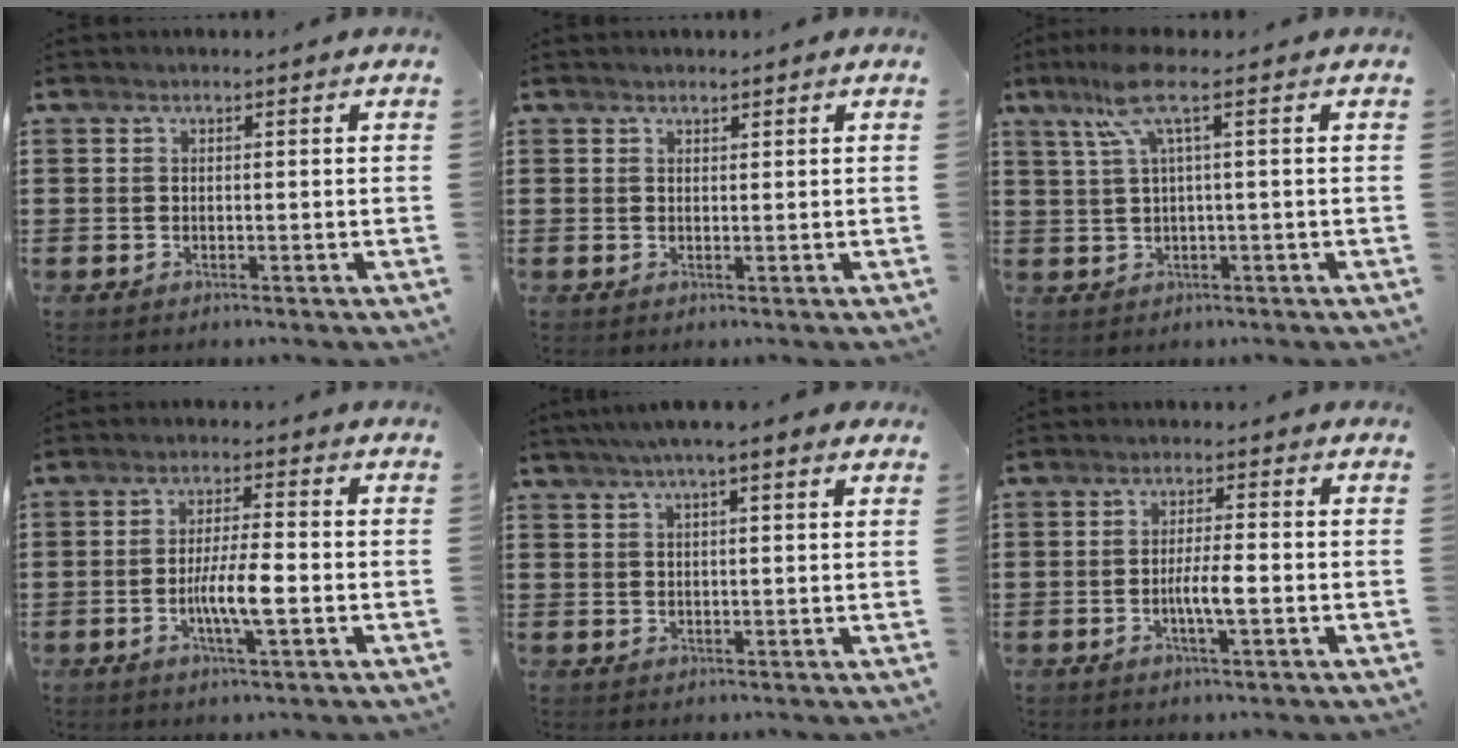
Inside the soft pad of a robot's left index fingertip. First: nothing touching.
{"total": 0.9, "force": [0.8, 0.3, 0.1], "torque": [-0.003, 0.001, 0.017]}
{"total": 6.2, "force": [2.1, 0.5, 5.8], "torque": [-0.139, -0.006, 0.026]}
{"total": 6.4, "force": [-1.5, 1.1, 6.1], "torque": [-0.116, -0.004, -0.031]}
{"total": 3.9, "force": [2.8, 0.1, 2.7], "torque": [-0.059, 0.006, 0.050]}
{"total": 4.1, "force": [-0.9, 0.6, 3.9], "torque": [-0.075, -0.003, -0.019]}